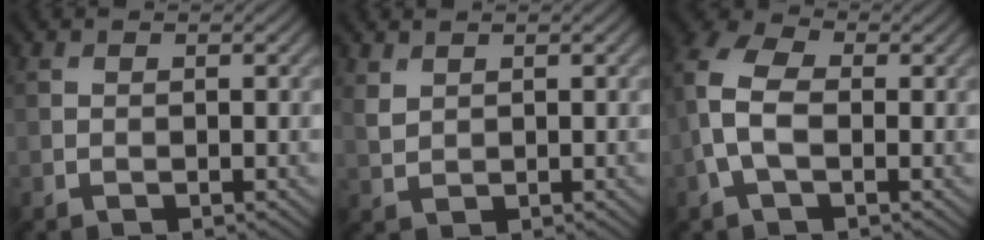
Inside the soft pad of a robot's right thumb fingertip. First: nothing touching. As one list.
[{"total": 1.7, "force": [1.2, 0.9, 0.8], "torque": [-0.026, -0.002, 0.030]}, {"total": 7.1, "force": [-0.3, 4.2, 5.8], "torque": [-0.146, 0.014, -0.022]}]